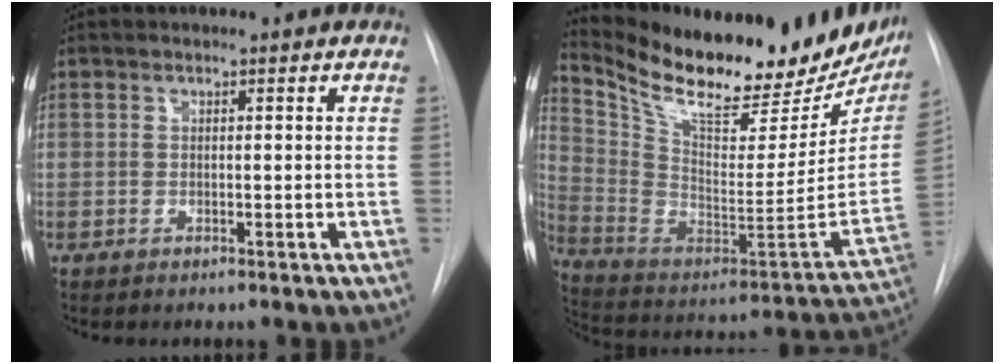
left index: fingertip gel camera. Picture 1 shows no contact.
{"total": 29.3, "force": [23.8, 9.2, 14.5], "torque": [-0.252, -0.032, 0.346]}